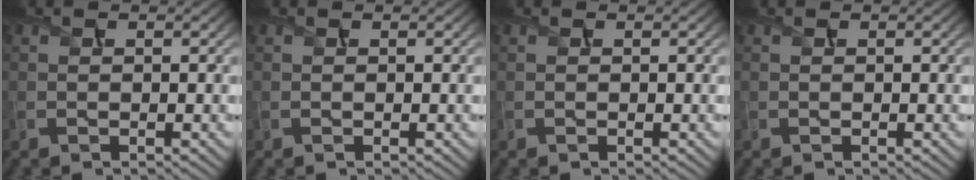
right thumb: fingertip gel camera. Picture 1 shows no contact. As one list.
[{"total": 0.0}, {"total": 0.0}, {"total": 0.0}]